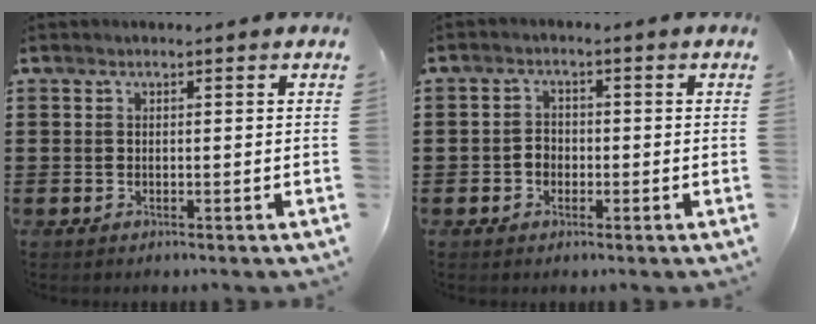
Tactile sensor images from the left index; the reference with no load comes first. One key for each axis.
{"total": 2.2, "fx": -0.6, "fy": 1.7, "fz": 1.1, "tx": -0.025, "ty": 0.003, "tz": -0.014}